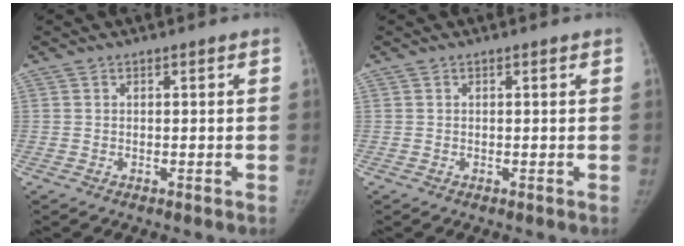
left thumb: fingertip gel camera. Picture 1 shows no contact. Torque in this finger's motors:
{"motor_torque": [-0.16, -0.13, -0.05, 0.38, -0.05]}